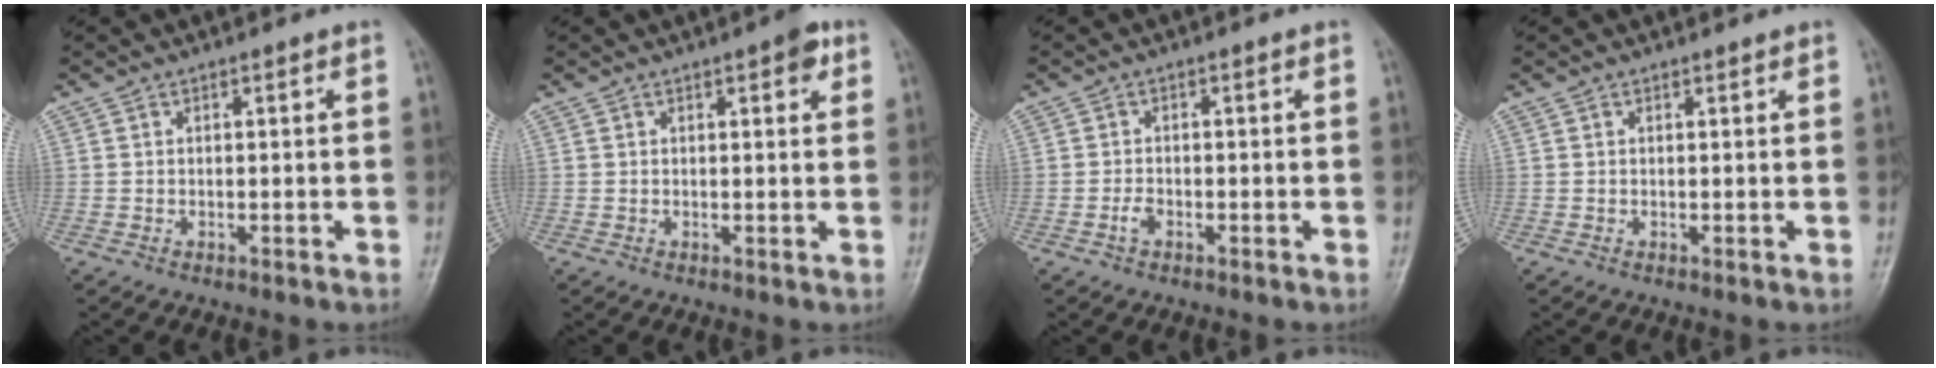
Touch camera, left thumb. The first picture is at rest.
{"total": 3.3, "force": [1.6, 1.2, 2.6], "torque": [-0.024, -0.002, 0.014]}
{"total": 1.7, "force": [-0.8, 1.0, 1.0], "torque": [-0.020, 0.004, -0.019]}
{"total": 0.6, "force": [0.5, 0.2, 0.3], "torque": [-0.006, -0.002, 0.005]}